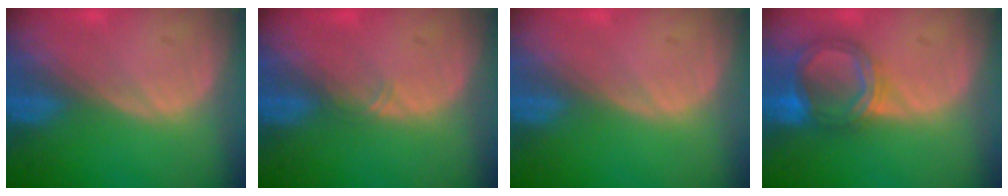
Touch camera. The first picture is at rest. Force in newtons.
{"total": 0.8, "press": 0.7, "slide": 0.4}
{"total": 0.0}
{"total": 6.2, "press": 5.7, "slide": 2.5}